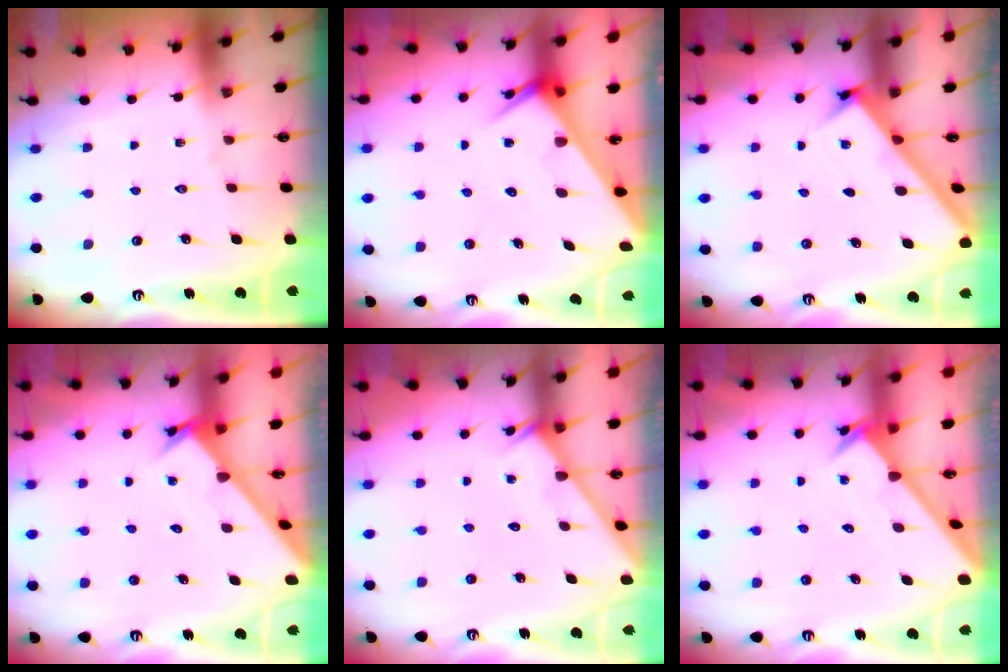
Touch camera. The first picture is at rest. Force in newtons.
{"total": 4.4, "press": 4.4, "slide": 0.3}
{"total": 2.6, "press": 2.6, "slide": 0.3}
{"total": 2.6, "press": 2.6, "slide": 0.3}
{"total": 2.9, "press": 2.9, "slide": 0.1}
{"total": 2.4, "press": 2.4, "slide": 0.2}